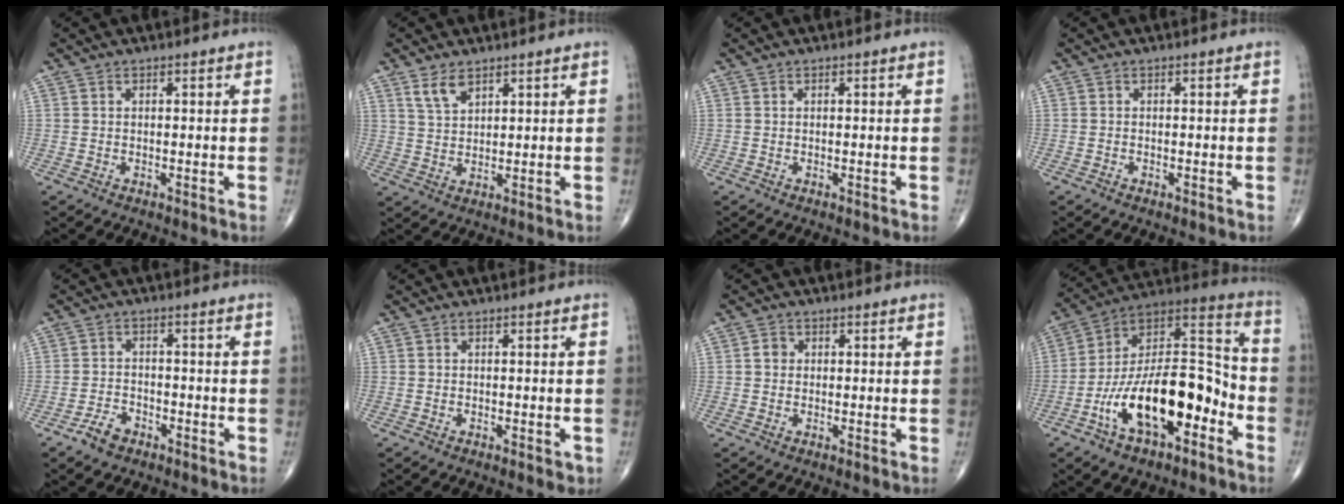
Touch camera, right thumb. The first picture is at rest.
{"total": 4.3, "force": [2.9, 2.0, 2.5], "torque": [-0.041, -0.015, 0.061]}
{"total": 0.0}
{"total": 0.0}
{"total": 4.0, "force": [-2.7, 2.3, 1.8], "torque": [-0.030, 0.017, -0.048]}
{"total": 0.9, "force": [-0.4, 0.5, 0.6], "torque": [-0.008, -0.002, -0.005]}
{"total": 1.7, "force": [0.1, 1.5, 0.7], "torque": [-0.006, 0.003, -0.002]}
{"total": 22.2, "force": [-8.4, 10.2, 17.8], "torque": [-0.281, 0.074, -0.141]}